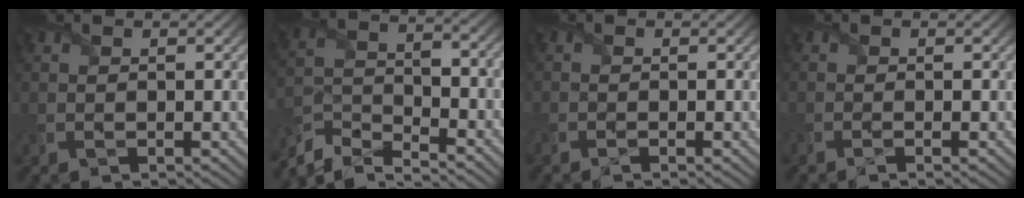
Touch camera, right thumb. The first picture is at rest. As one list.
[{"total": 7.5, "force": [-6.7, 1.1, 3.2], "torque": [-0.074, -0.006, -0.142]}, {"total": 0.9, "force": [-0.9, 0.2, 0.3], "torque": [-0.008, -0.004, -0.020]}, {"total": 0.7, "force": [-0.6, -0.2, 0.3], "torque": [-0.007, -0.001, -0.013]}]